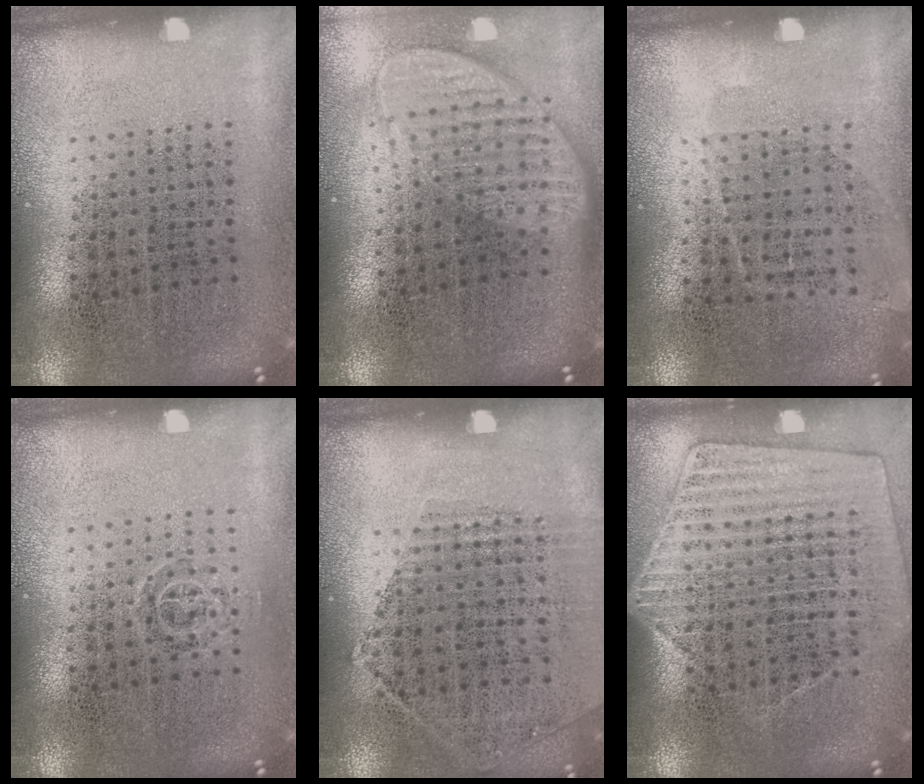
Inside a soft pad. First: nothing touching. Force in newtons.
{"total": 2.0, "press": 1.5, "slide": 1.3}
{"total": 1.1, "press": 0.9, "slide": 0.7}
{"total": 0.7, "press": 0.5, "slide": 0.6}
{"total": 1.2, "press": 1.0, "slide": 0.6}
{"total": 1.3, "press": 1.2, "slide": 0.5}